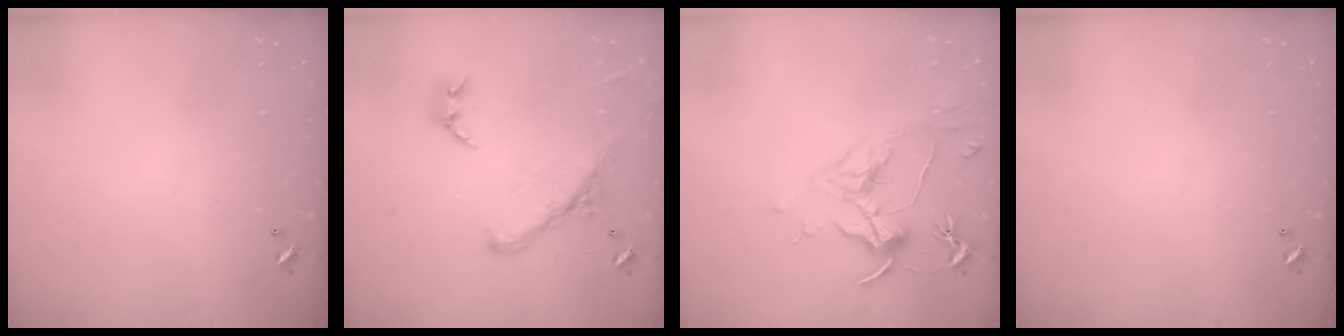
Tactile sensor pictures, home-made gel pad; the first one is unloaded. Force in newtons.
{"total": 4.4, "press": 4.2, "slide": 1.3}
{"total": 1.6, "press": 1.4, "slide": 0.7}
{"total": 0.0}